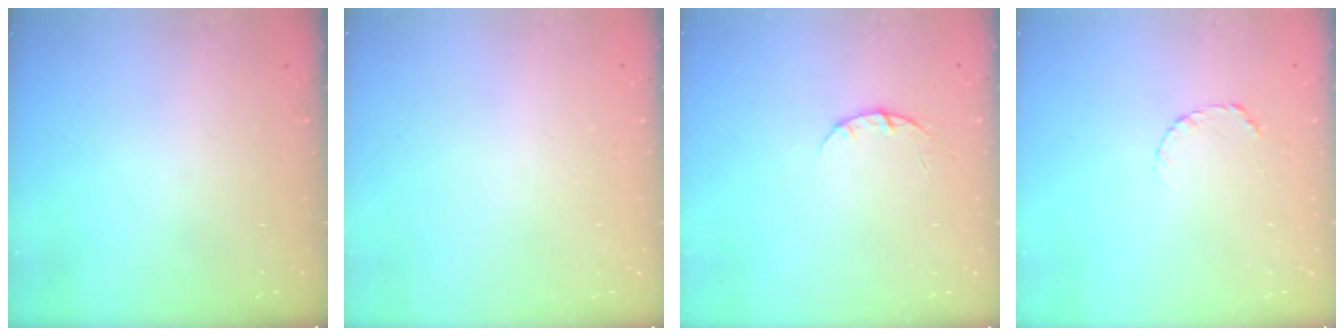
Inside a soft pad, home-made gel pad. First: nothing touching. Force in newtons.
{"total": 2.6, "press": 2.6, "slide": 0.2}
{"total": 3.2, "press": 3.2, "slide": 0.3}
{"total": 3.5, "press": 3.5, "slide": 0.4}